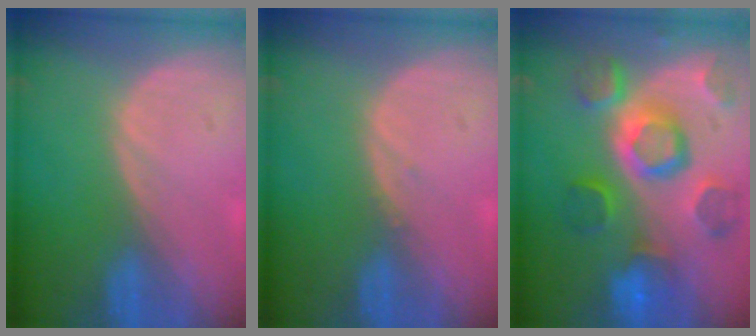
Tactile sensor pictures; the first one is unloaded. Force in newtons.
{"total": 0.5, "press": 0.5, "slide": 0.2}
{"total": 11.9, "press": 10.3, "slide": 6.0}